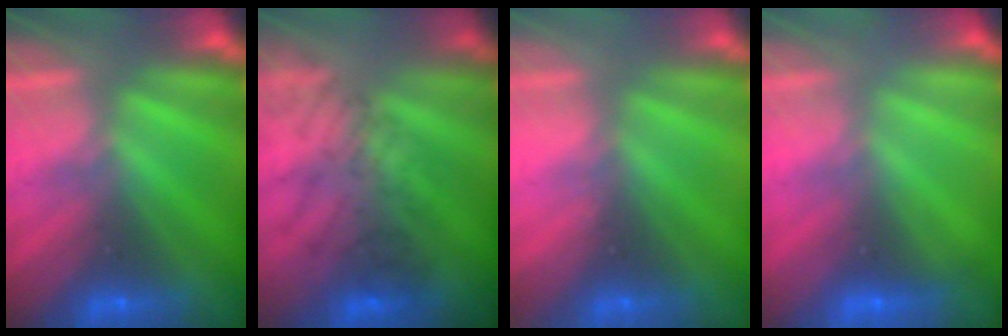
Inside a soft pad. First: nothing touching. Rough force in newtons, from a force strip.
{"total": 3.8}
{"total": 2.3}
{"total": 2.2}